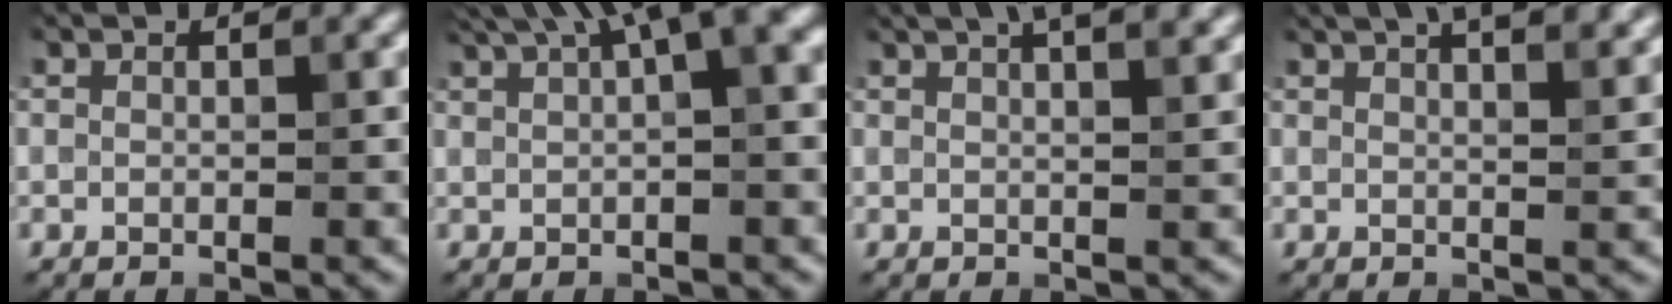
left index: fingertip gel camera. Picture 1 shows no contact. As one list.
[{"total": 7.6, "force": [4.0, 1.9, 6.2], "torque": [-0.088, 0.029, 0.068]}, {"total": 8.1, "force": [5.1, 3.5, 5.3], "torque": [-0.028, 0.052, 0.035]}, {"total": 9.0, "force": [5.9, 3.8, 5.6], "torque": [-0.034, 0.051, 0.044]}]